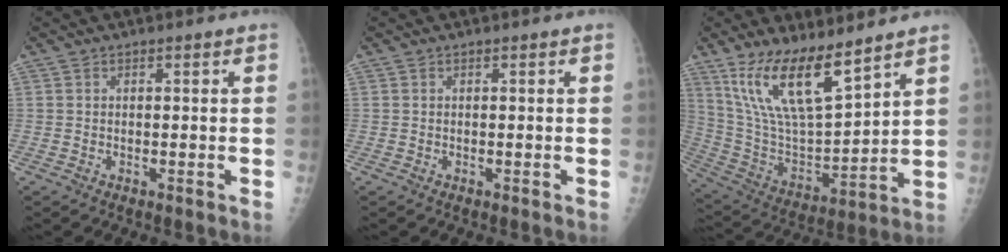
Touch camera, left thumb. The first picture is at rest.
{"total": 0.0}
{"total": 16.9, "force": [11.5, 4.9, 11.4], "torque": [-0.192, -0.062, 0.233]}